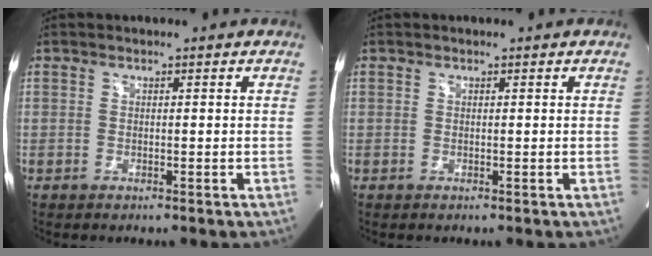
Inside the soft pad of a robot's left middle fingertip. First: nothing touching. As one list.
[{"total": 0.0}]